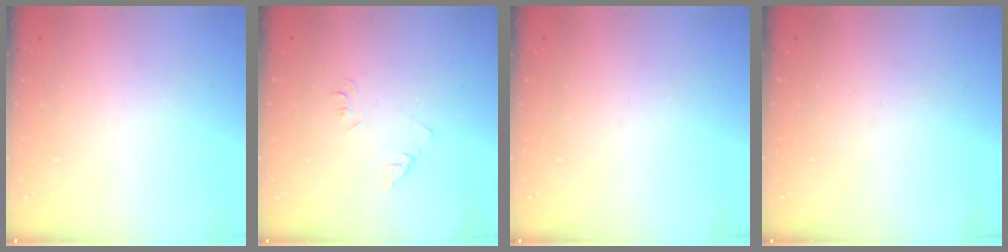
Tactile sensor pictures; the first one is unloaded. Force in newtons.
{"total": 4.2, "press": 4.1, "slide": 0.6}
{"total": 0.0}
{"total": 0.0}